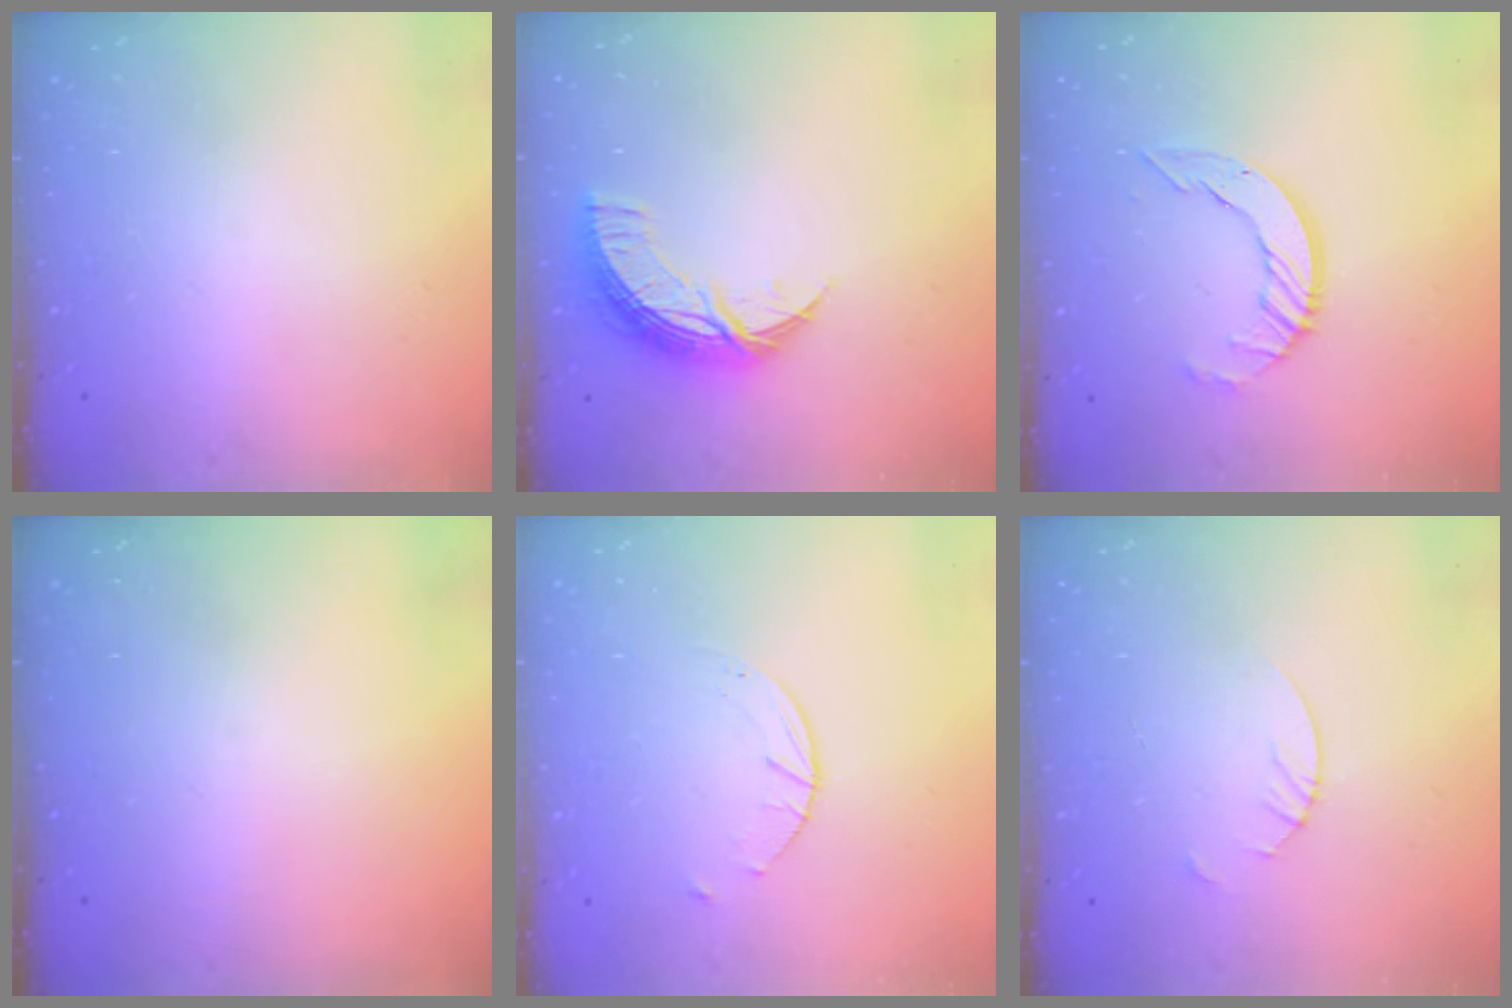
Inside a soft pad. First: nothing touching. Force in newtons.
{"total": 10.0, "press": 10.0, "slide": 0.5}
{"total": 8.3, "press": 8.3, "slide": 0.7}
{"total": 0.0}
{"total": 2.6, "press": 2.6, "slide": 0.4}
{"total": 1.8, "press": 1.8, "slide": 0.2}